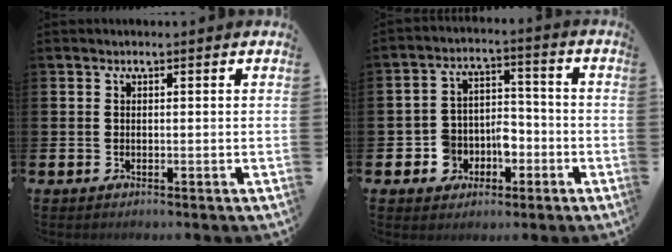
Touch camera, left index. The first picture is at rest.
{"total": 5.5, "force": [-2.1, 4.7, 1.8], "torque": [-0.045, 0.012, -0.040]}